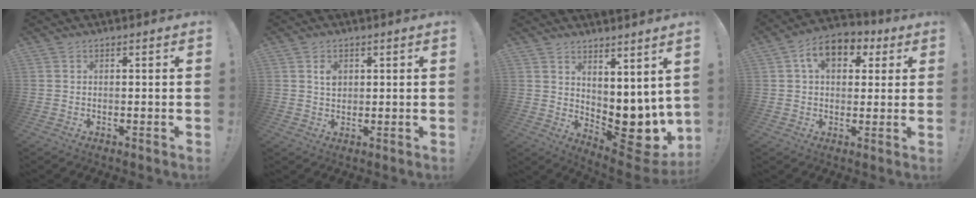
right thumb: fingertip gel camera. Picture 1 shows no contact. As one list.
[{"total": 3.4, "force": [1.1, 2.7, 1.8], "torque": [-0.012, -0.007, 0.015]}, {"total": 8.5, "force": [1.2, 5.1, 6.6], "torque": [-0.057, -0.042, 0.030]}, {"total": 10.8, "force": [4.0, 7.1, 7.1], "torque": [-0.110, 0.001, 0.074]}]